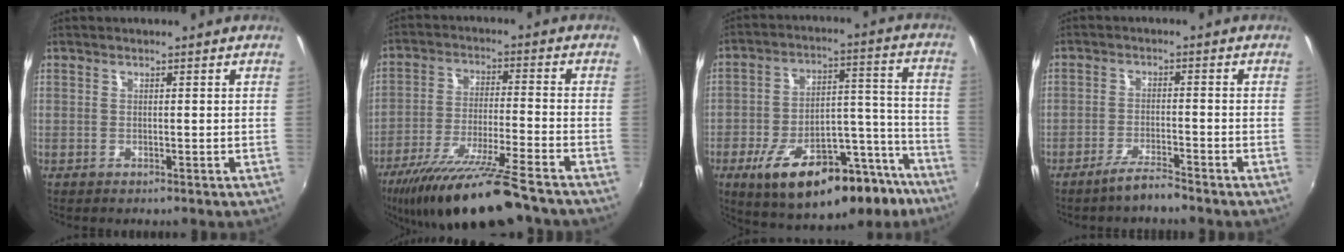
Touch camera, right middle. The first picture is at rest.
{"total": 17.6, "force": [-14.3, 1.2, 10.2], "torque": [-0.202, -0.037, -0.240]}
{"total": 24.9, "force": [-16.4, 10.4, 15.6], "torque": [-0.245, 0.024, -0.220]}
{"total": 4.1, "force": [-3.6, 0.3, 2.0], "torque": [-0.056, -0.001, -0.064]}